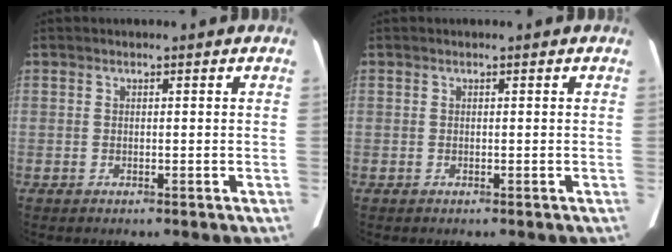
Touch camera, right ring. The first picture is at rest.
{"total": 0.0}